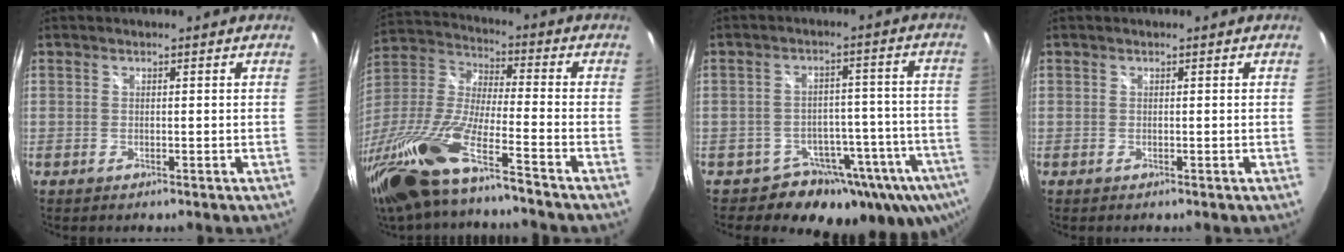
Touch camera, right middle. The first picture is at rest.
{"total": 21.1, "force": [-14.6, 1.8, 15.2], "torque": [-0.313, -0.048, -0.283]}
{"total": 17.7, "force": [-12.4, 10.5, 7.0], "torque": [-0.098, 0.017, -0.155]}
{"total": 0.0}